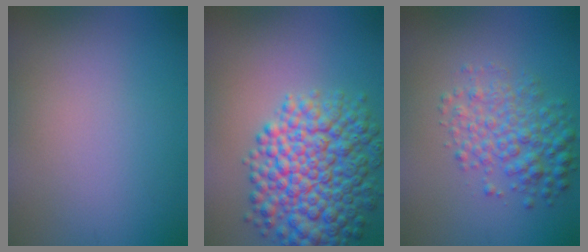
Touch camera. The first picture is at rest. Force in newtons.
{"total": 9.2, "press": 9.2, "slide": 0.1}
{"total": 4.2, "press": 4.2, "slide": 0.1}